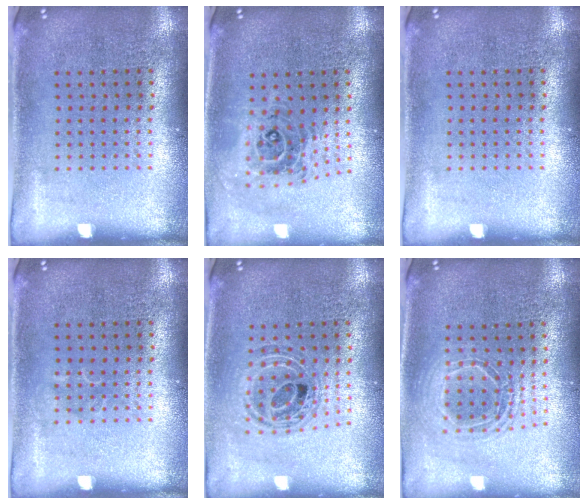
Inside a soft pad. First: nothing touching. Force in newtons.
{"total": 0.9, "press": 0.9, "slide": 0.2}
{"total": 0.0}
{"total": 0.5, "press": 0.5, "slide": 0.1}
{"total": 0.8, "press": 0.8, "slide": 0.2}
{"total": 1.7, "press": 1.4, "slide": 0.9}